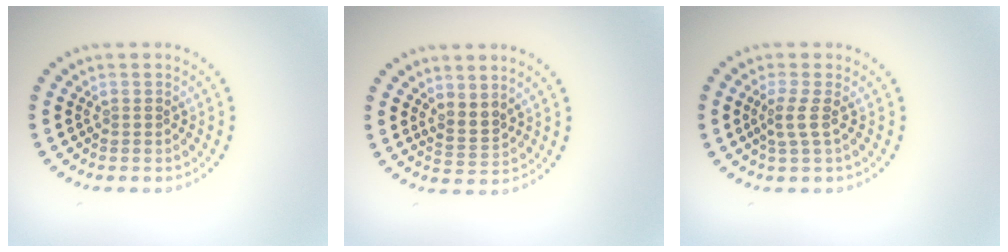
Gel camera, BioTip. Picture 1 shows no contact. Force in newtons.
{"total": 2.0, "press": 1.5, "slide": 1.4}
{"total": 1.7, "press": 1.3, "slide": 1.2}